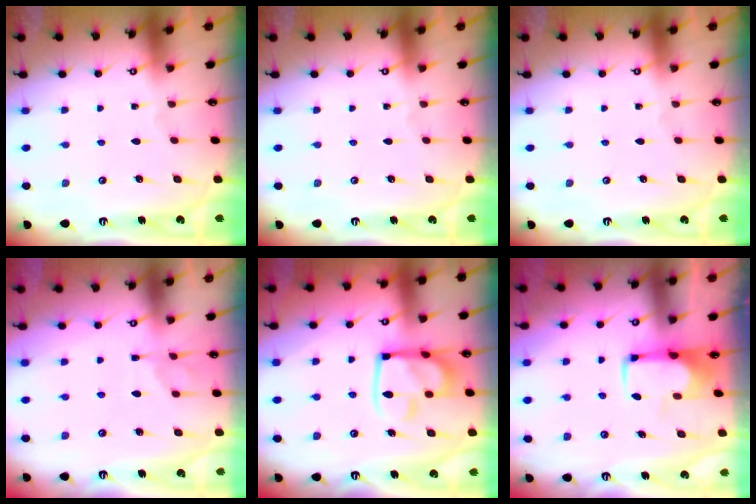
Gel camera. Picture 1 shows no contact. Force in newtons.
{"total": 0.0}
{"total": 0.0}
{"total": 1.6, "press": 1.0, "slide": 1.2}
{"total": 14.3, "press": 14.2, "slide": 1.7}
{"total": 1.8, "press": 1.7, "slide": 0.5}